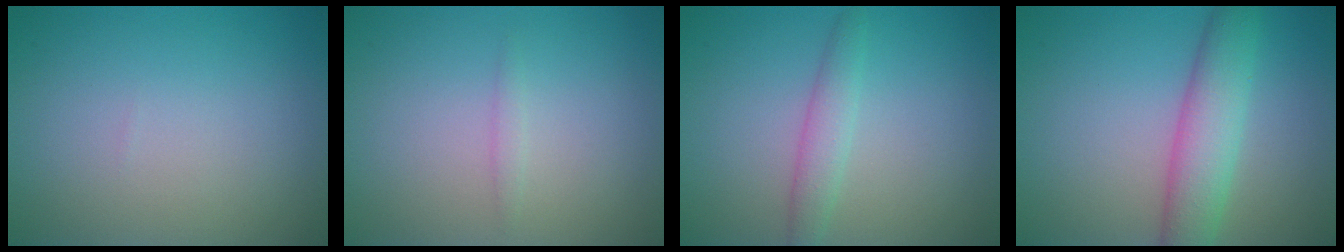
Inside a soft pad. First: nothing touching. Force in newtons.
{"total": 0.7, "press": 0.7, "slide": 0.1}
{"total": 2.0, "press": 2.0, "slide": 0.1}
{"total": 4.7, "press": 4.7, "slide": 0.1}